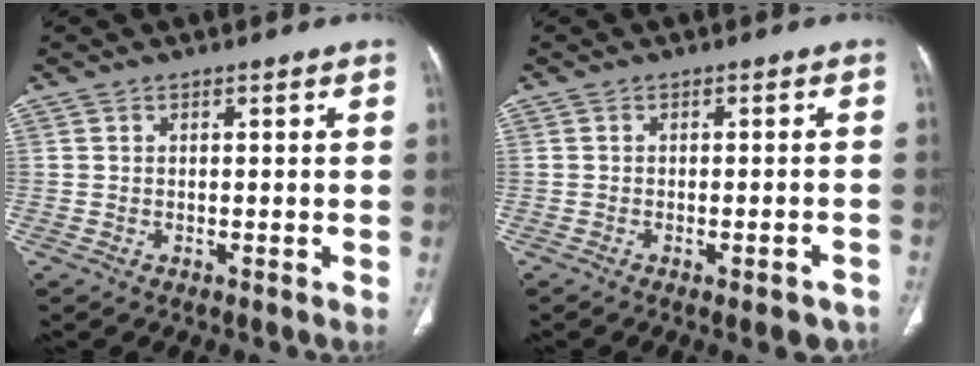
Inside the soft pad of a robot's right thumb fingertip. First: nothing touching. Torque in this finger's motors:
{"motor_torque": [0.27, 0.53, 0.07, -0.12, 0.00]}